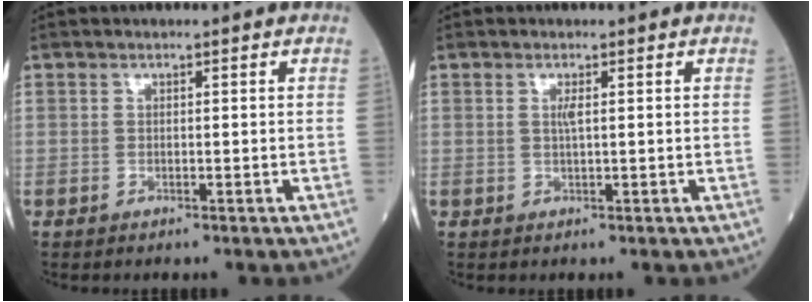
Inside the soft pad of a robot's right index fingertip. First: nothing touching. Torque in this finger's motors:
{"motor_torque": [0.49, 0.16, 0.23, 0.06]}